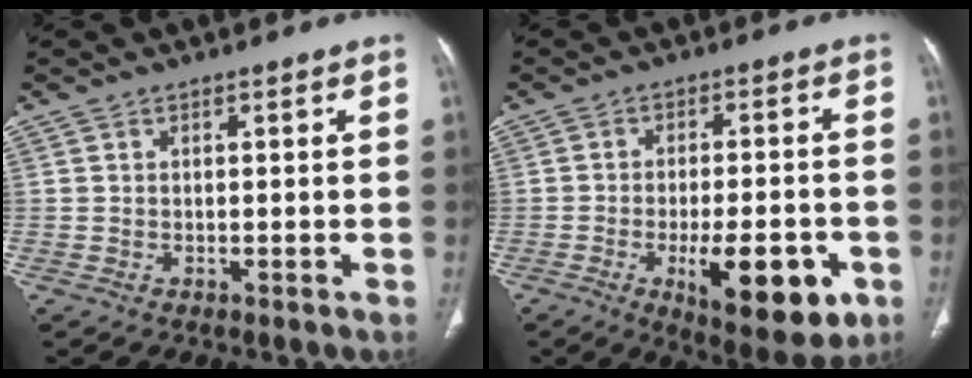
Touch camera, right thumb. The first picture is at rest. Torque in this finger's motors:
{"motor_torque": [2.03, 2.29, 1.02, -1.18, 0.10]}